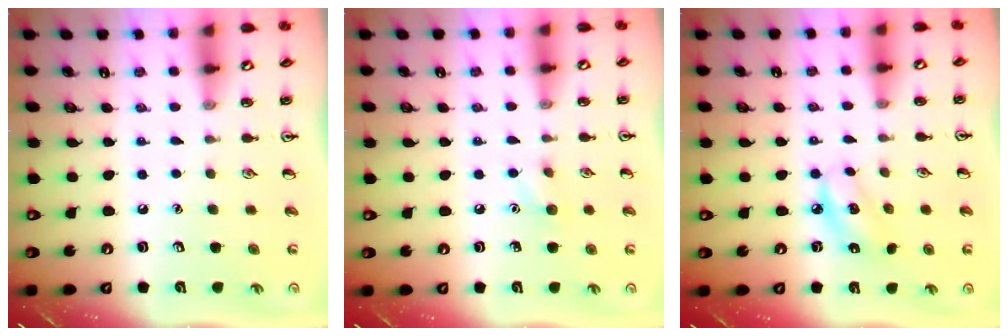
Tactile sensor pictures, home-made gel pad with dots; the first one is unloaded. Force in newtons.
{"total": 6.3, "press": 6.0, "slide": 1.9}
{"total": 5.4, "press": 5.4, "slide": 1.0}